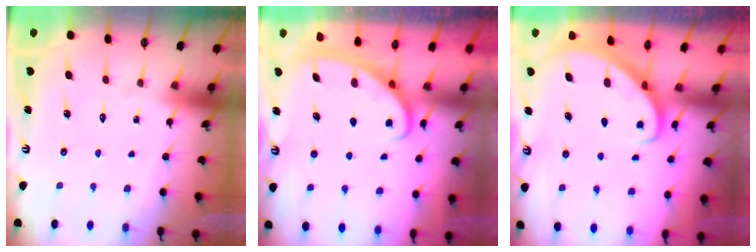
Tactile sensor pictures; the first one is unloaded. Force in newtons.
{"total": 2.8, "press": 2.8, "slide": 0.4}
{"total": 2.6, "press": 2.6, "slide": 0.2}